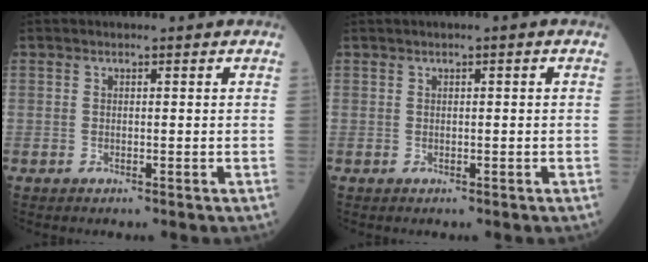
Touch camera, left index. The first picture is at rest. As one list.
[{"total": 0.9, "force": [0.2, 0.0, 0.8], "torque": [-0.011, 0.002, 0.002]}]